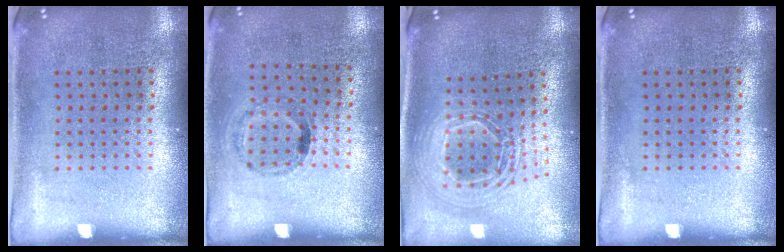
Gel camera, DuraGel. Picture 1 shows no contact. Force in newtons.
{"total": 1.1, "press": 0.7, "slide": 0.9}
{"total": 2.2, "press": 1.7, "slide": 1.5}
{"total": 0.0}